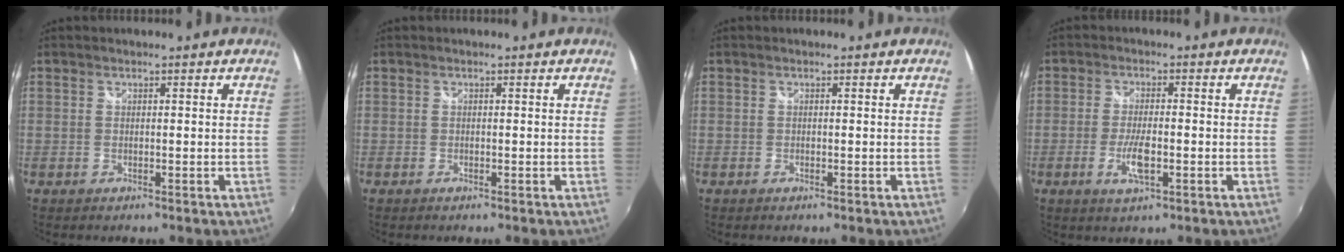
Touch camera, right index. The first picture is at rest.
{"total": 0.0}
{"total": 0.0}
{"total": 5.1, "force": [-1.7, 1.2, 4.6], "torque": [-0.098, -0.005, -0.031]}